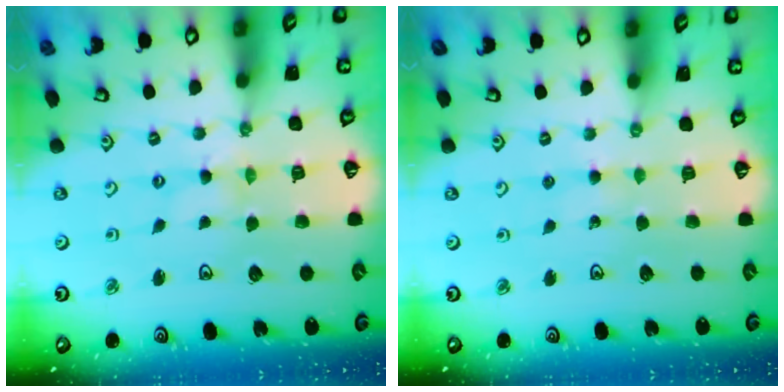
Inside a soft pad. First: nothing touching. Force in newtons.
{"total": 2.2, "press": 2.2, "slide": 0.2}